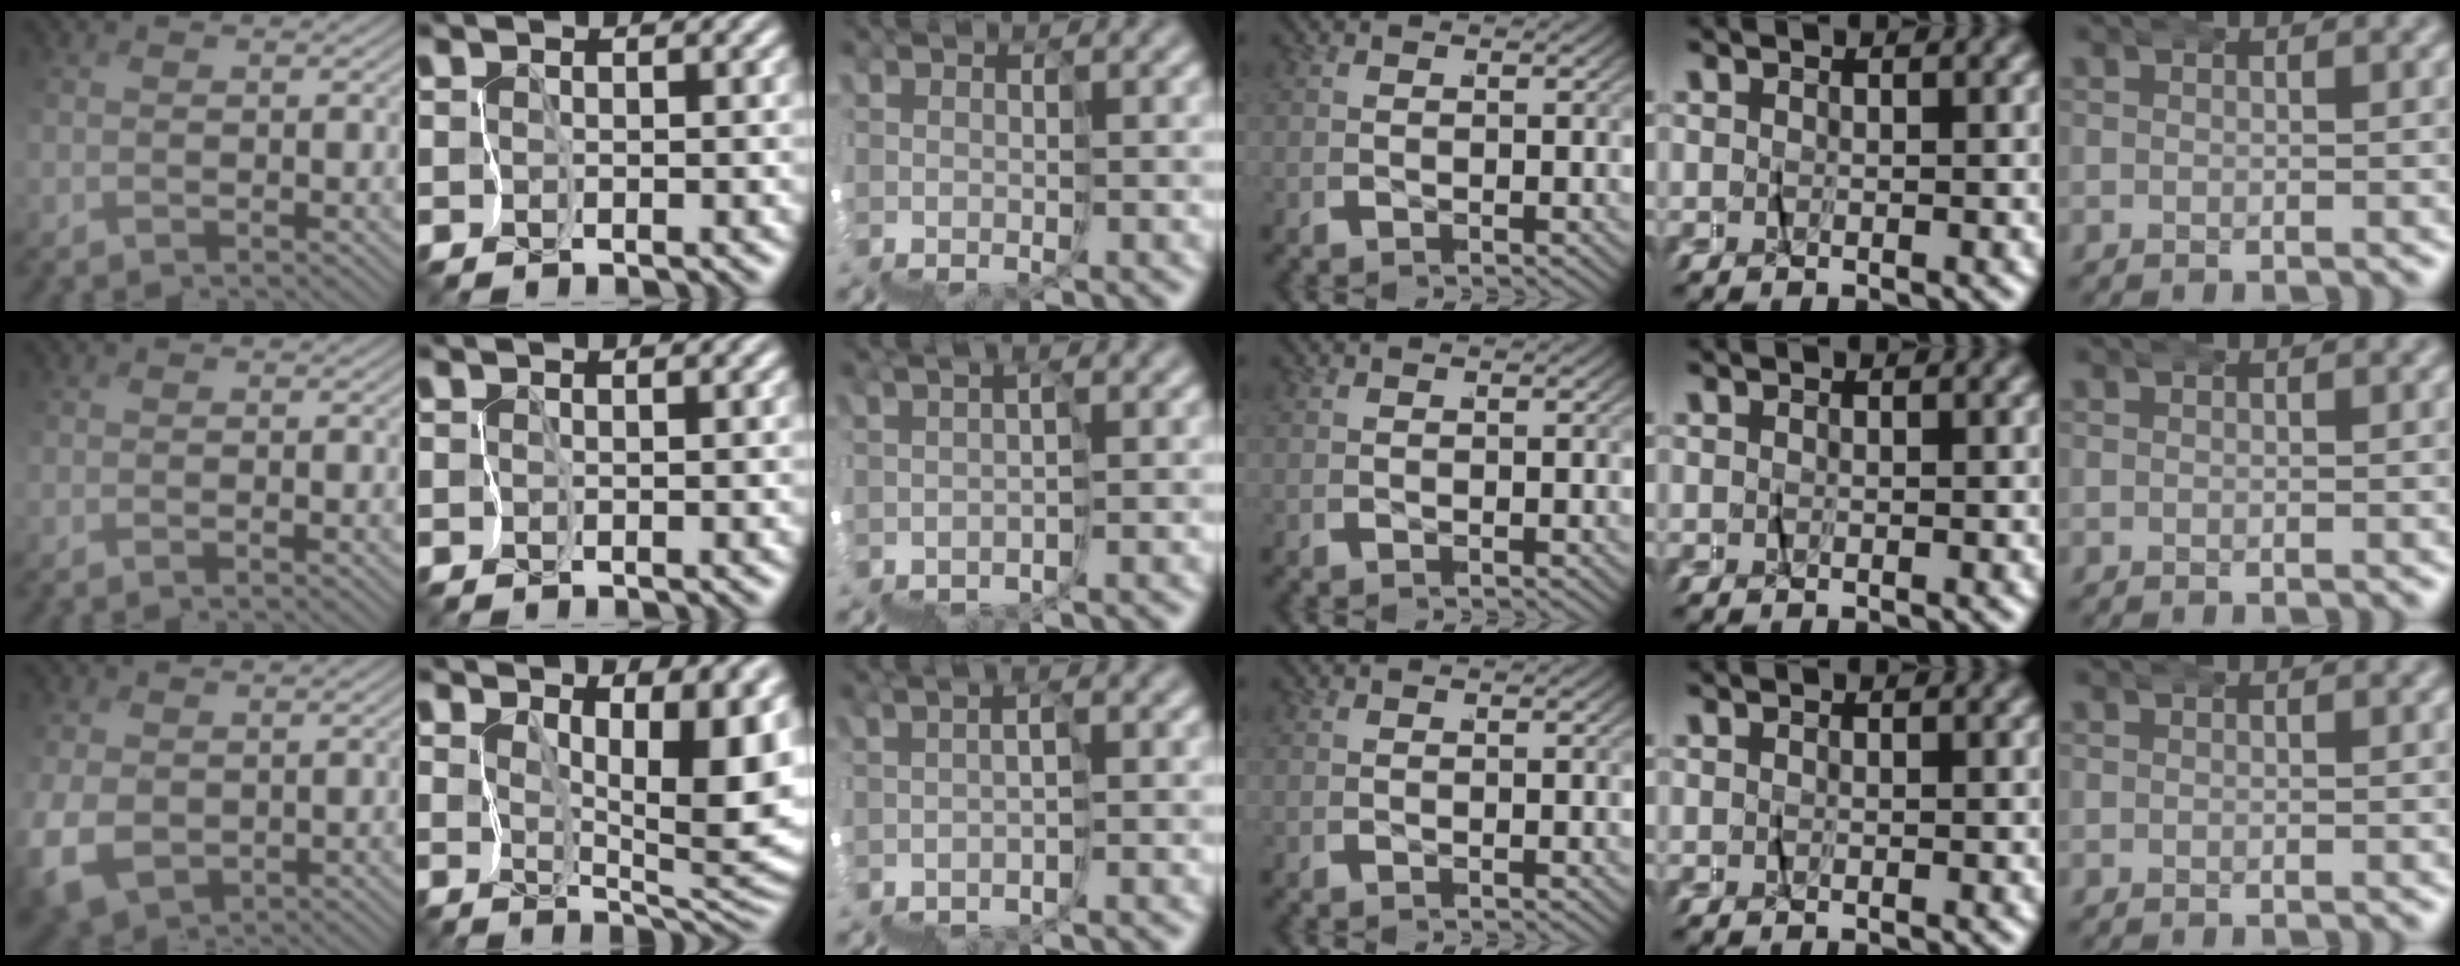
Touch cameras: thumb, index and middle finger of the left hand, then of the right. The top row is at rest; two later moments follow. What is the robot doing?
{"motion": "wrap", "object": "felt sheet"}